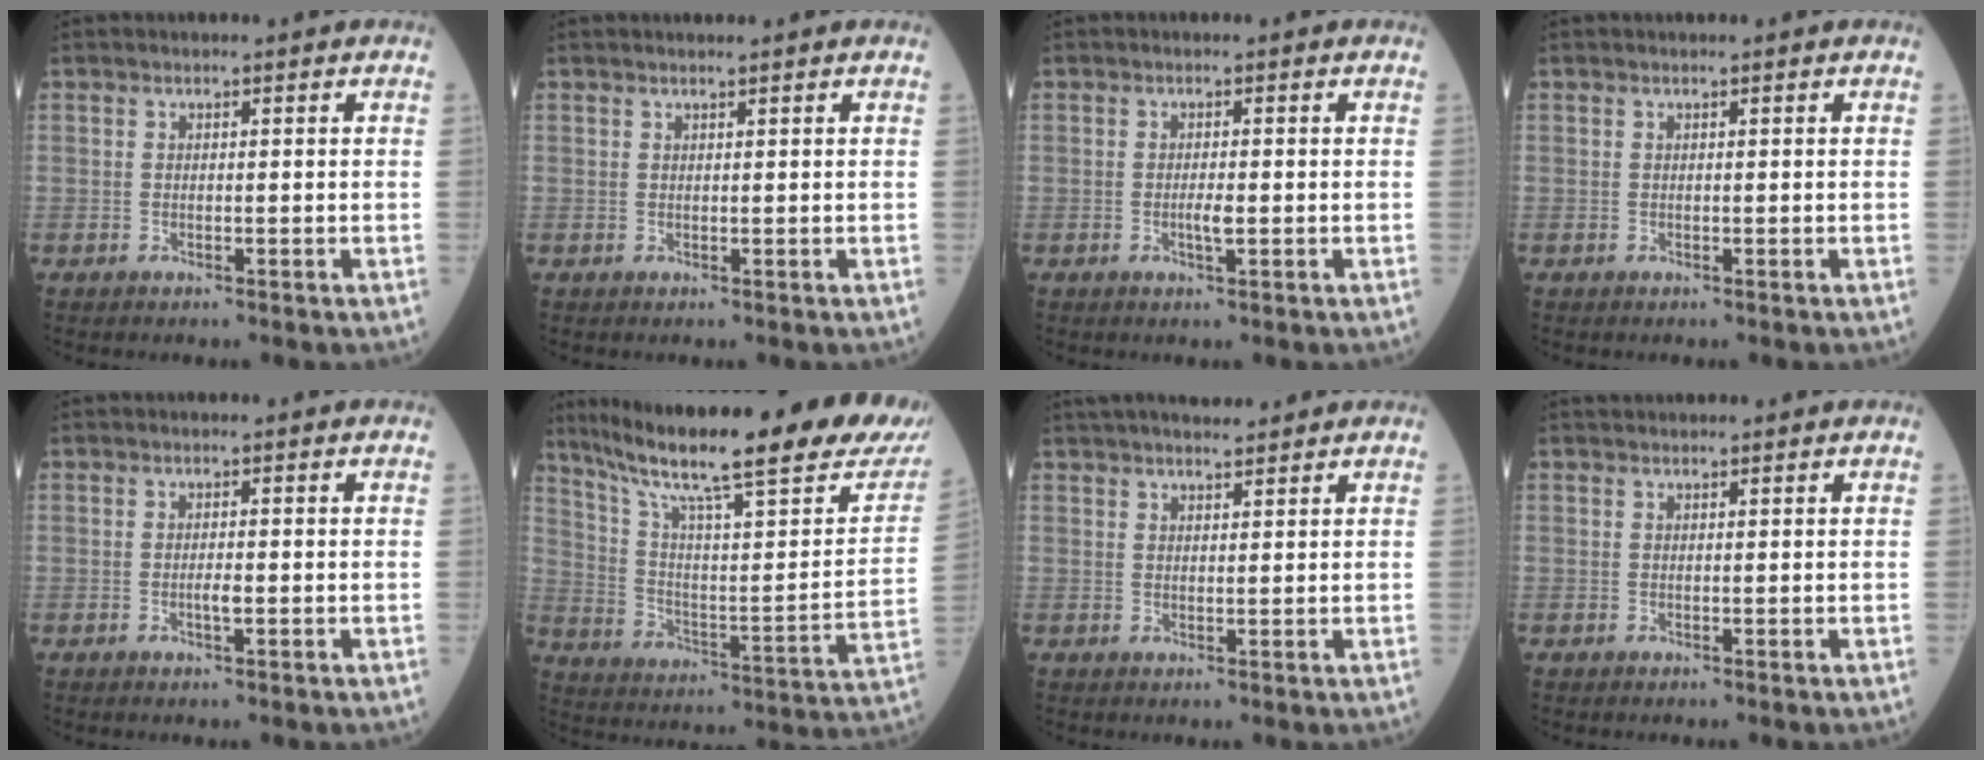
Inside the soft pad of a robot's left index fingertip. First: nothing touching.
{"total": 0.9, "force": [0.8, -0.1, 0.4], "torque": [-0.008, 0.006, 0.017]}
{"total": 1.6, "force": [-0.3, 0.2, 1.5], "torque": [-0.032, -0.003, -0.004]}
{"total": 0.0}
{"total": 1.1, "force": [-0.3, 0.1, 1.1], "torque": [-0.024, -0.002, -0.004]}
{"total": 31.8, "force": [24.7, 3.3, 19.8], "torque": [-0.311, -0.040, 0.341]}
{"total": 8.0, "force": [7.0, 1.3, 3.6], "torque": [-0.054, 0.027, 0.107]}
{"total": 2.3, "force": [2.2, 0.3, 0.6], "torque": [-0.009, 0.028, 0.032]}